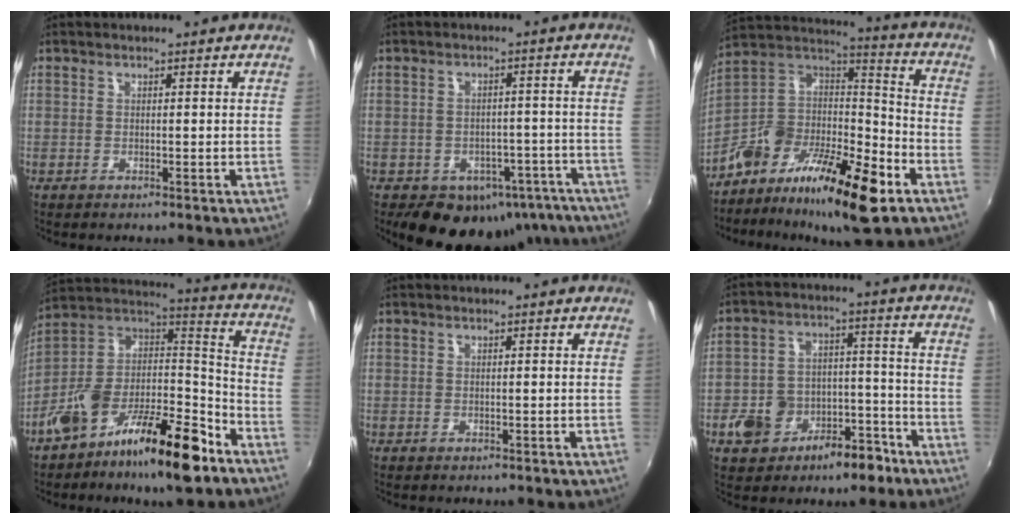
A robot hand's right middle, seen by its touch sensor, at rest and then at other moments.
{"total": 15.0, "force": [-10.2, 9.5, 5.4], "torque": [-0.095, 0.027, -0.094]}
{"total": 21.8, "force": [-11.4, 7.8, 16.8], "torque": [-0.300, -0.009, -0.201]}
{"total": 19.8, "force": [-12.1, 7.1, 14.0], "torque": [-0.234, 0.014, -0.205]}
{"total": 0.0}
{"total": 12.3, "force": [-7.2, 8.1, 5.9], "torque": [-0.127, 0.035, -0.094]}